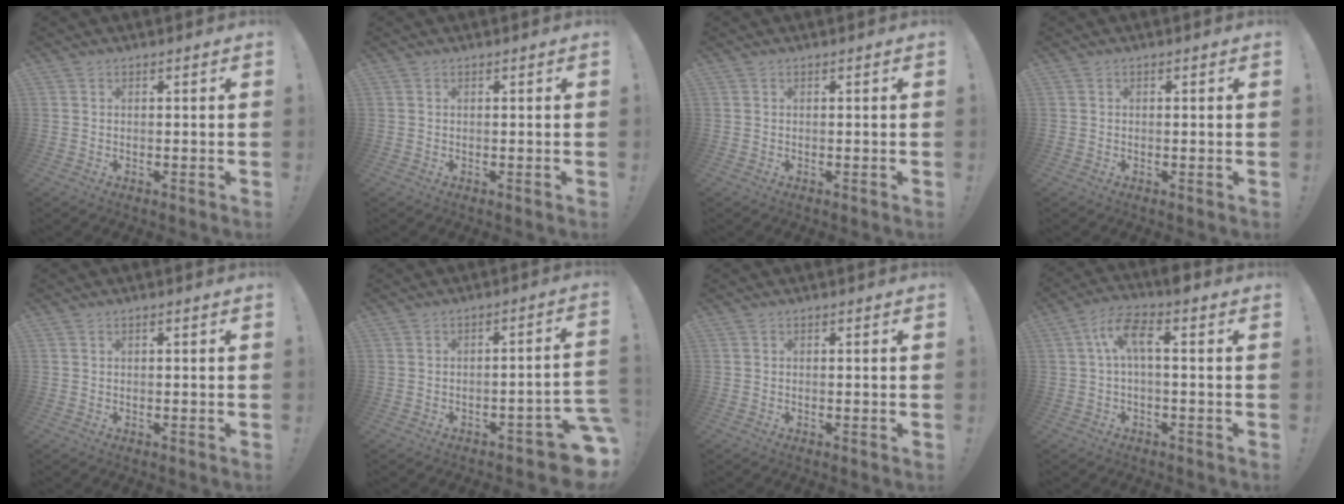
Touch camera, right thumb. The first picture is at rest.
{"total": 0.0}
{"total": 0.0}
{"total": 0.0}
{"total": 0.6, "force": [0.2, -0.1, 0.5], "torque": [-0.006, -0.002, 0.002]}
{"total": 6.8, "force": [-4.0, 1.9, 5.2], "torque": [-0.065, 0.017, -0.064]}
{"total": 0.0}
{"total": 8.6, "force": [1.5, 2.5, 8.1], "torque": [-0.159, 0.004, 0.030]}